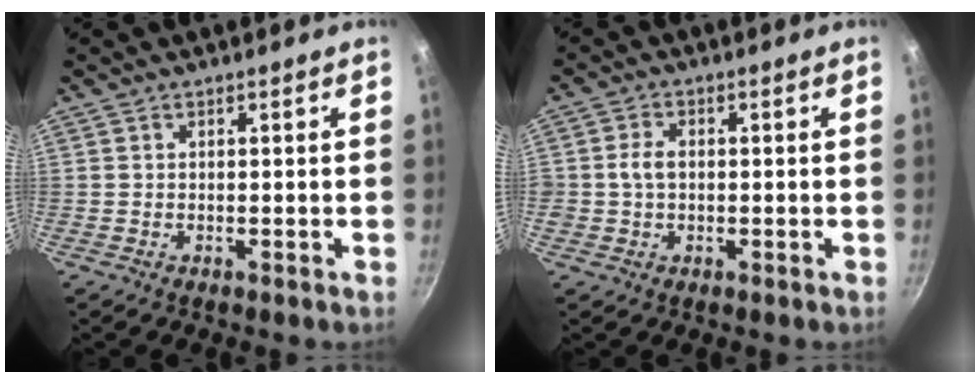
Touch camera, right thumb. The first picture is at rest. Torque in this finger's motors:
{"motor_torque": [0.23, 0.36, 0.75, 0.10, 0.00]}